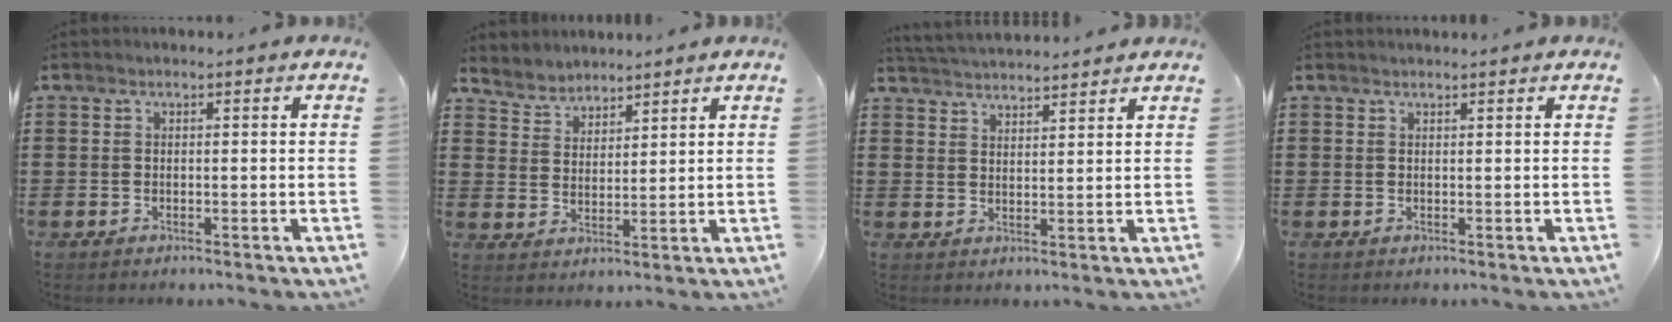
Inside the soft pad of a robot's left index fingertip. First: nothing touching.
{"total": 3.7, "force": [3.5, 1.2, -0.5], "torque": [-0.007, -0.009, 0.065]}
{"total": 3.1, "force": [3.1, -0.2, 0.0], "torque": [-0.012, -0.013, 0.057]}
{"total": 0.7, "force": [0.7, -0.1, 0.2], "torque": [-0.005, -0.002, 0.014]}